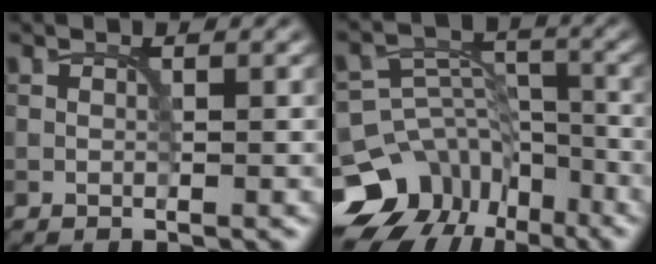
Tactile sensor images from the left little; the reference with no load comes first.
{"total": 12.3, "force": [-8.0, 8.9, 3.0], "torque": [-0.066, 0.002, -0.123]}